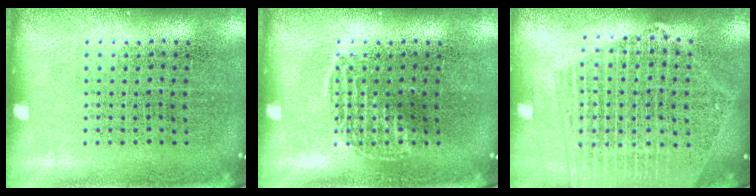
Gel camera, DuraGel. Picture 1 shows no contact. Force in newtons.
{"total": 0.9, "press": 0.8, "slide": 0.2}
{"total": 2.1, "press": 2.0, "slide": 0.9}